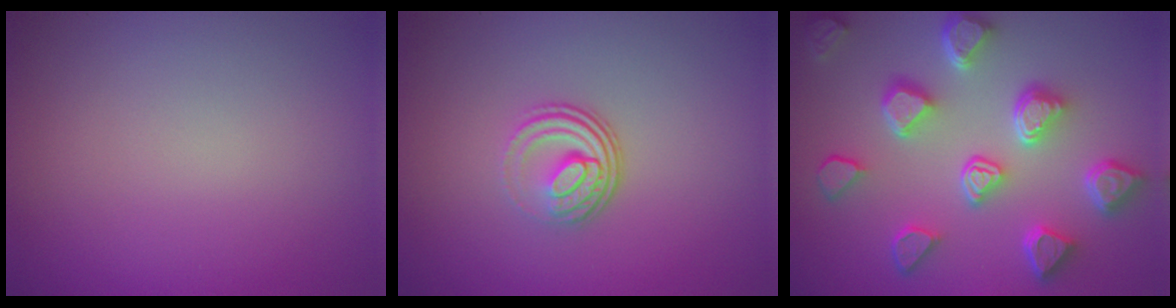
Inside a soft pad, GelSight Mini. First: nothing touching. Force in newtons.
{"total": 3.5, "press": 2.5, "slide": 2.5}
{"total": 7.0, "press": 5.7, "slide": 4.1}